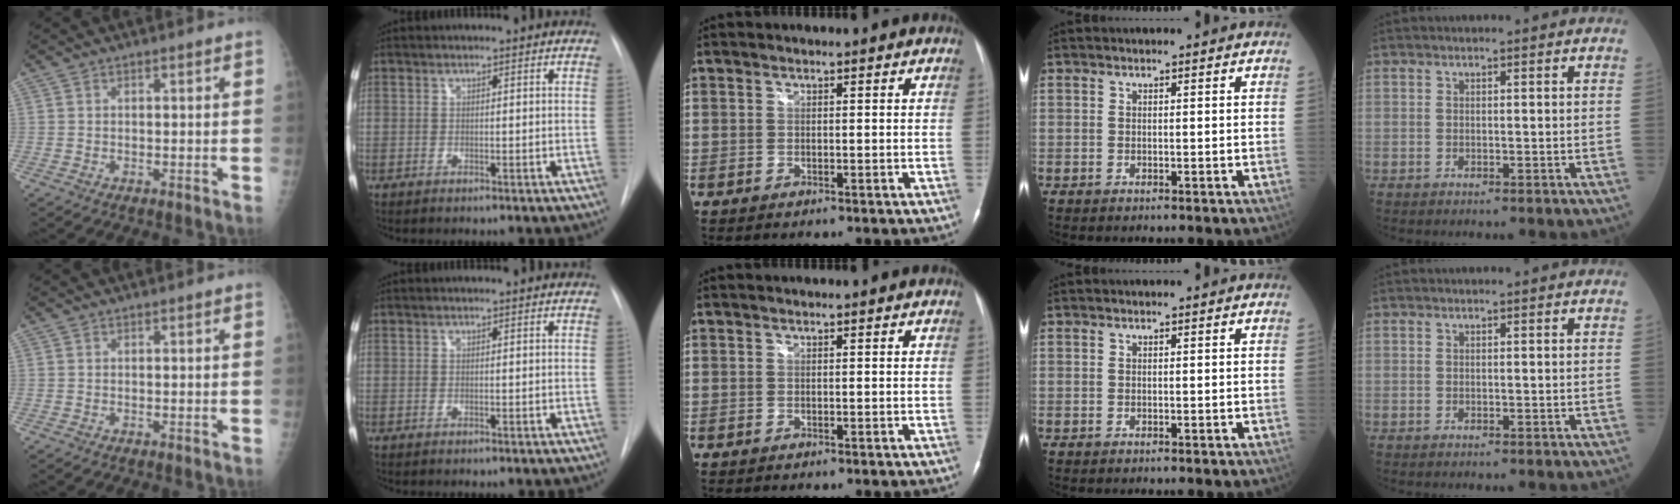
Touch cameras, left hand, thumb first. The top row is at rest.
{}